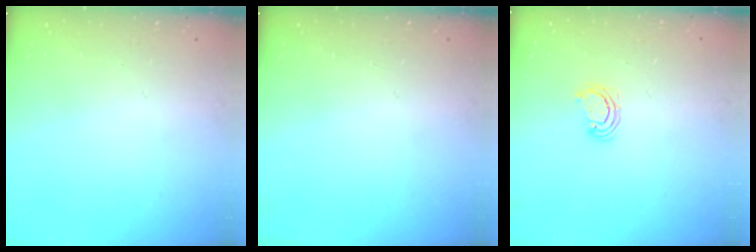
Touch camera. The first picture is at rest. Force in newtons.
{"total": 0.0}
{"total": 3.3, "press": 3.3, "slide": 0.2}